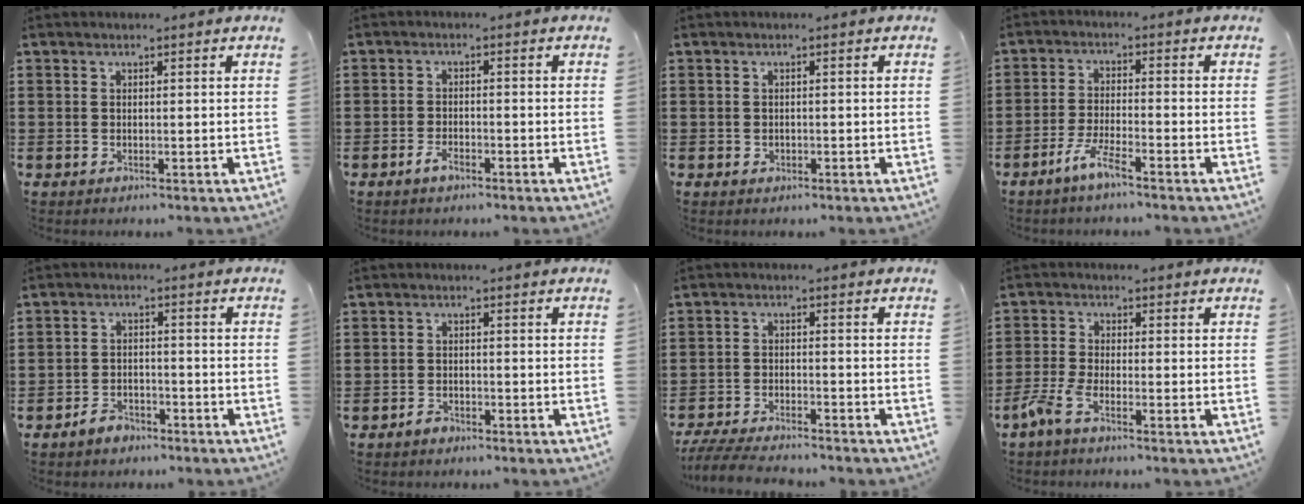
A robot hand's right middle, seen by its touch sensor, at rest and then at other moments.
{"total": 2.4, "force": [-1.6, 0.8, 1.6], "torque": [-0.037, -0.003, -0.033]}
{"total": 0.6, "force": [-0.1, 0.5, 0.3], "torque": [-0.009, 0.001, -0.002]}
{"total": 4.8, "force": [-3.4, 0.4, 3.3], "torque": [-0.075, -0.007, -0.065]}
{"total": 3.0, "force": [-2.6, 1.3, 0.7], "torque": [-0.017, 0.004, -0.052]}
{"total": 1.6, "force": [-1.4, 0.7, 0.5], "torque": [-0.013, -0.001, -0.028]}
{"total": 5.1, "force": [-4.9, 0.4, 1.5], "torque": [-0.035, -0.004, -0.098]}
{"total": 3.7, "force": [-2.4, 0.8, 2.7], "torque": [-0.081, -0.008, -0.054]}